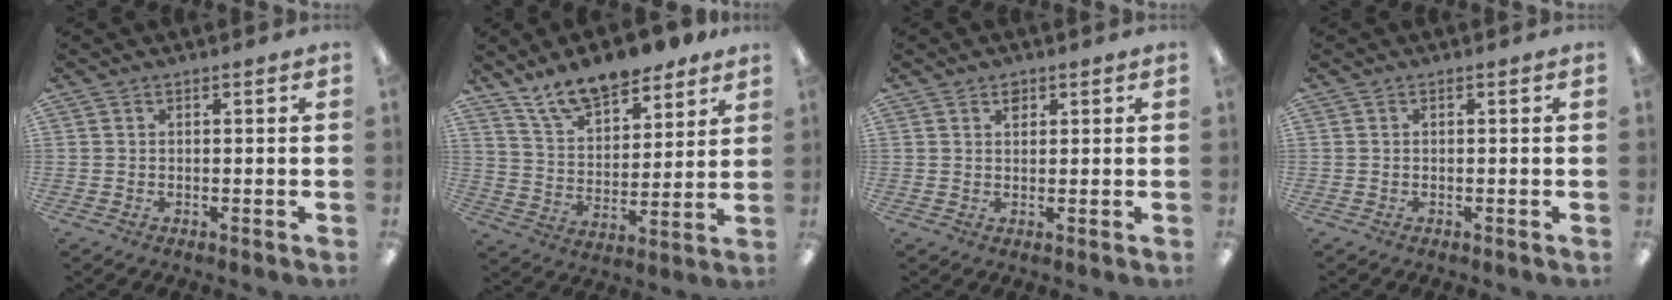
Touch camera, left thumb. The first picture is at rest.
{"total": 14.0, "force": [11.7, 5.1, 5.6], "torque": [-0.098, -0.070, 0.212]}
{"total": 1.8, "force": [1.3, 1.1, 0.4], "torque": [-0.002, -0.003, 0.023]}
{"total": 0.0}